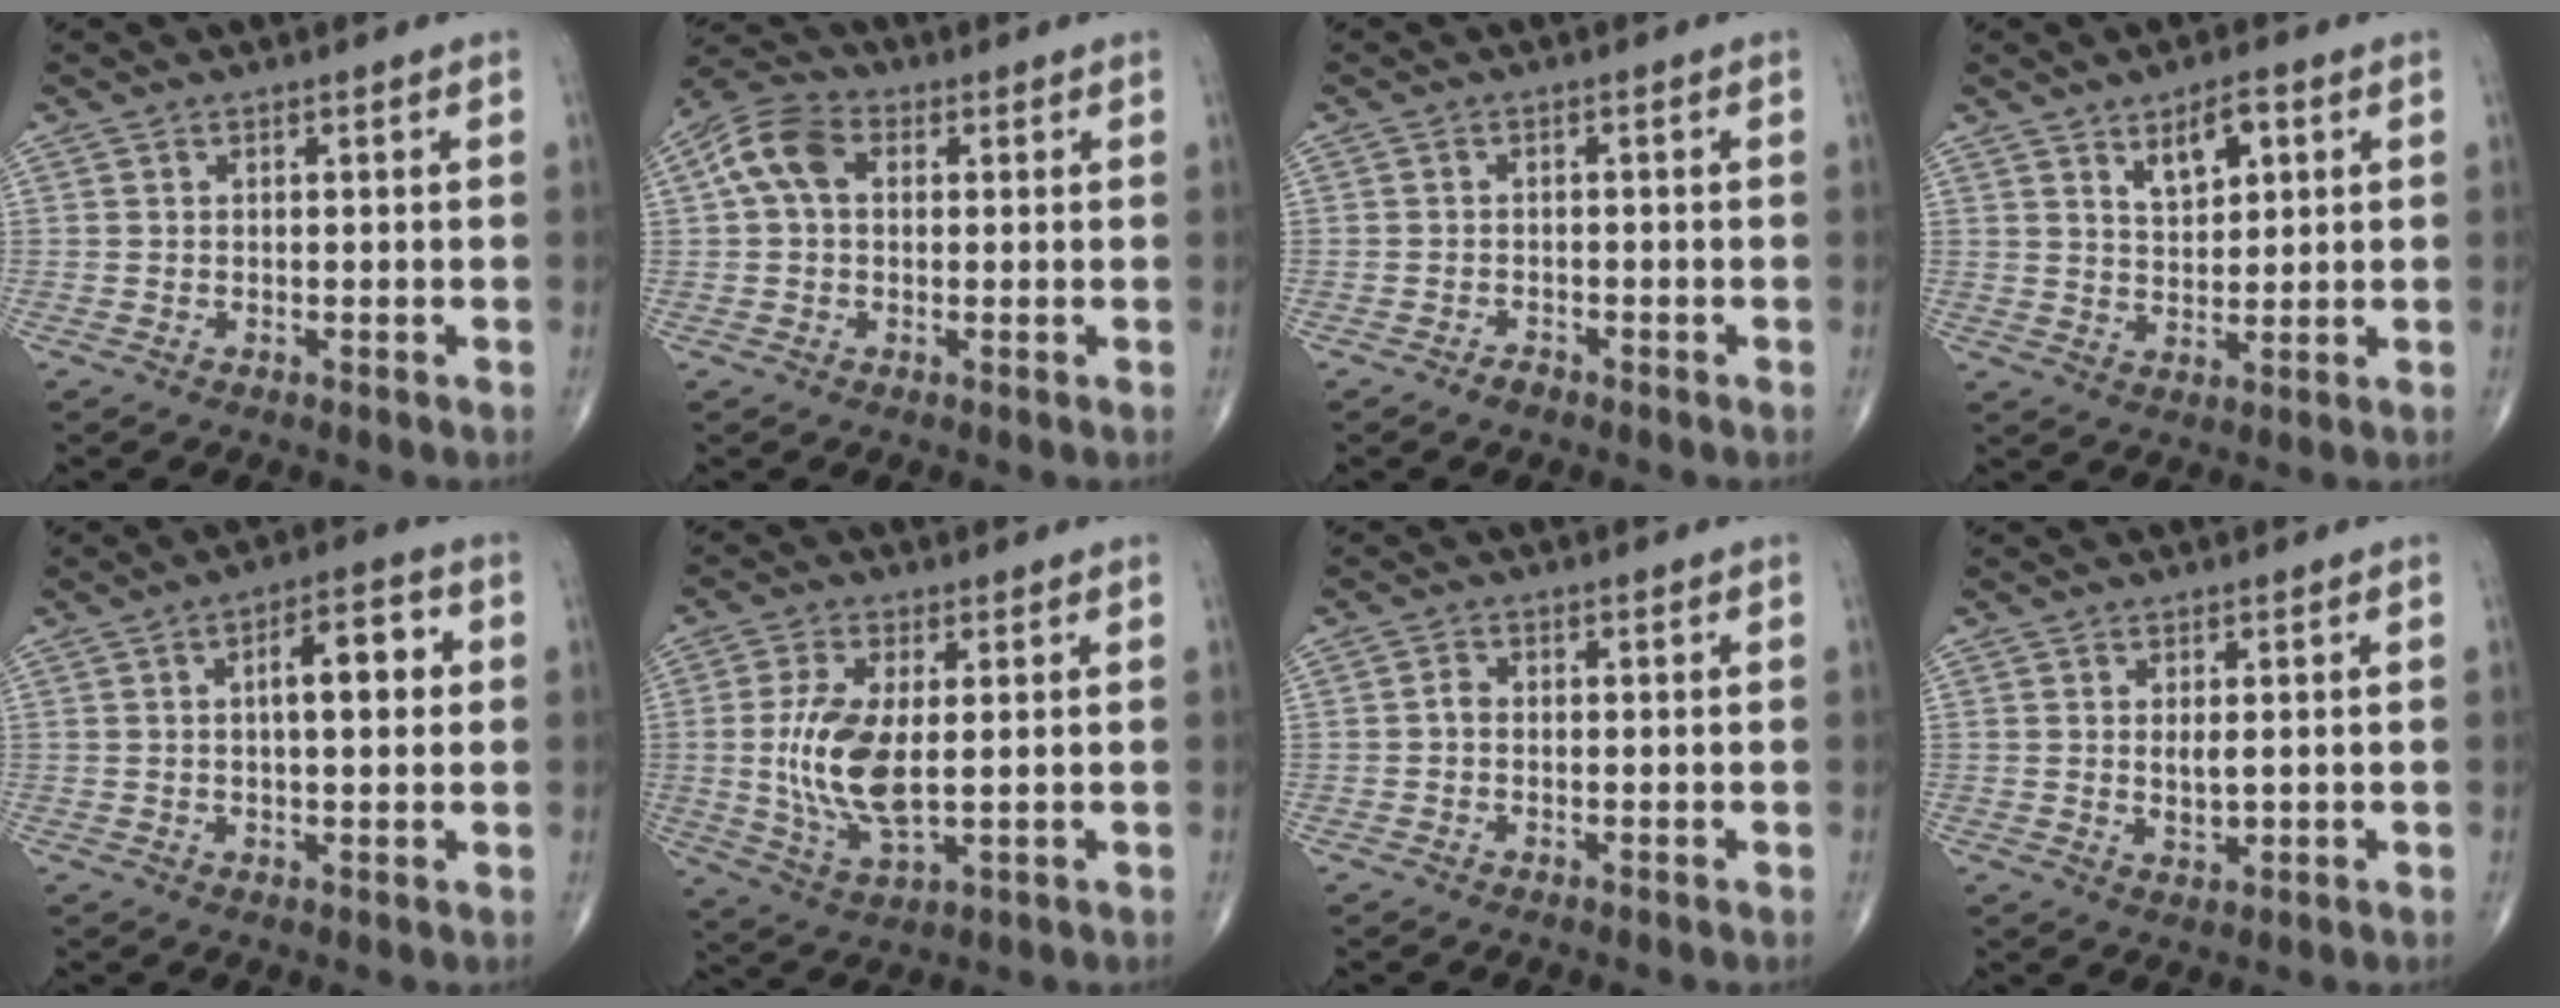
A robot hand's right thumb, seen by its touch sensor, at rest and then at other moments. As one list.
[{"total": 7.8, "force": [1.4, 5.3, 5.5], "torque": [-0.110, 0.025, 0.019]}, {"total": 1.4, "force": [-1.2, 0.8, 0.4], "torque": [-0.008, 0.005, -0.021]}, {"total": 6.3, "force": [3.0, 3.1, 4.6], "torque": [-0.060, -0.017, 0.051]}, {"total": 8.6, "force": [1.5, 3.4, 7.8], "torque": [-0.098, 0.016, 0.016]}, {"total": 11.4, "force": [0.4, 4.9, 10.3], "torque": [-0.216, -0.014, 0.014]}, {"total": 1.3, "force": [-0.3, 0.9, 0.8], "torque": [-0.010, 0.003, -0.010]}, {"total": 2.7, "force": [0.4, 1.1, 2.4], "torque": [-0.039, -0.009, 0.012]}]